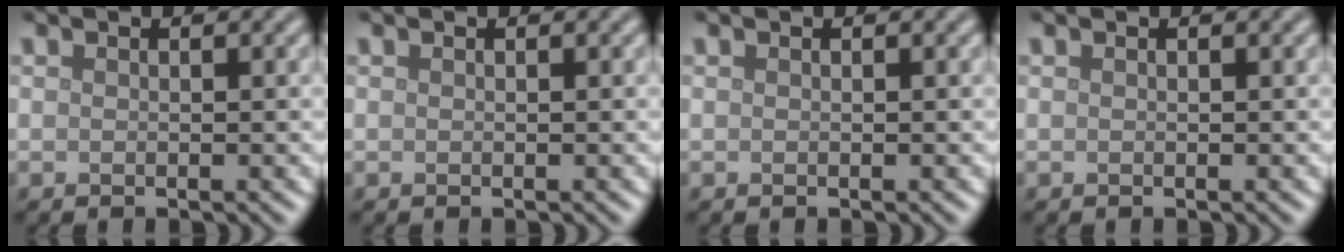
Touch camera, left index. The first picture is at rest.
{"total": 0.0}
{"total": 0.0}
{"total": 0.0}